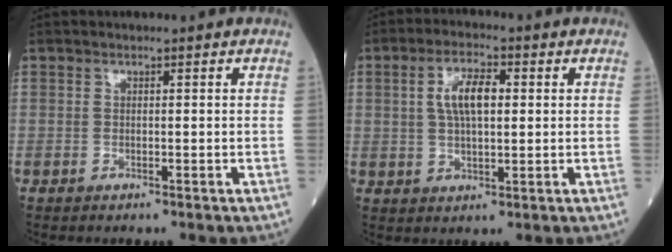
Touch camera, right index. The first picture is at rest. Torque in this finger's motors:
{"motor_torque": [0.40, 0.19, 0.16, 0.09]}